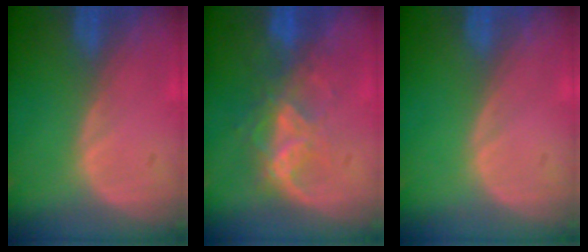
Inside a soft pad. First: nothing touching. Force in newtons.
{"total": 6.8, "press": 6.2, "slide": 2.8}
{"total": 0.0}